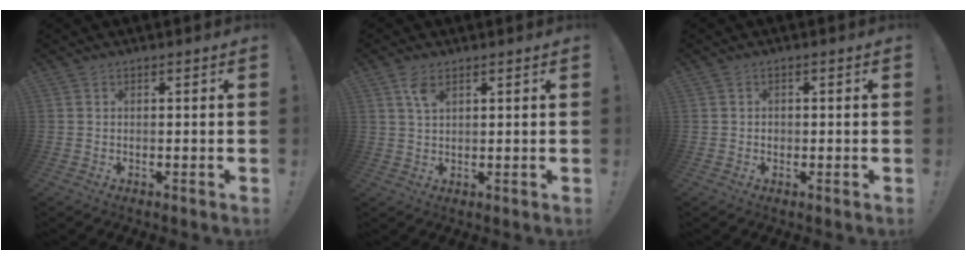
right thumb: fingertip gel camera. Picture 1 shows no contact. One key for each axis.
{"total": 4.0, "fx": 2.2, "fy": 1.8, "fz": 2.8, "tx": -0.053, "ty": -0.005, "tz": 0.038}
{"total": 1.1, "fx": -0.2, "fy": 1.0, "fz": 0.3, "tx": -0.003, "ty": 0.003, "tz": -0.005}